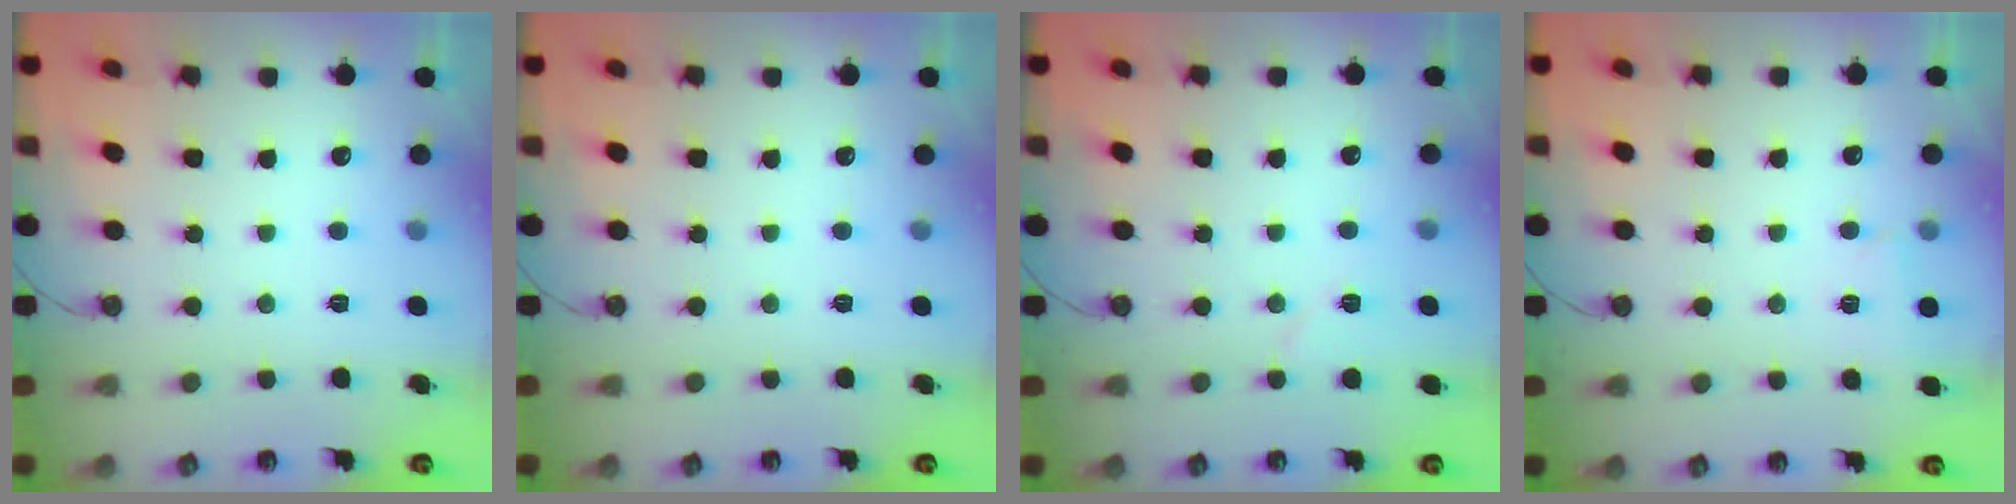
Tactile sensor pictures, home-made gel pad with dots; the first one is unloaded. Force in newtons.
{"total": 0.0}
{"total": 5.0, "press": 5.0, "slide": 0.4}
{"total": 3.0, "press": 2.8, "slide": 0.9}